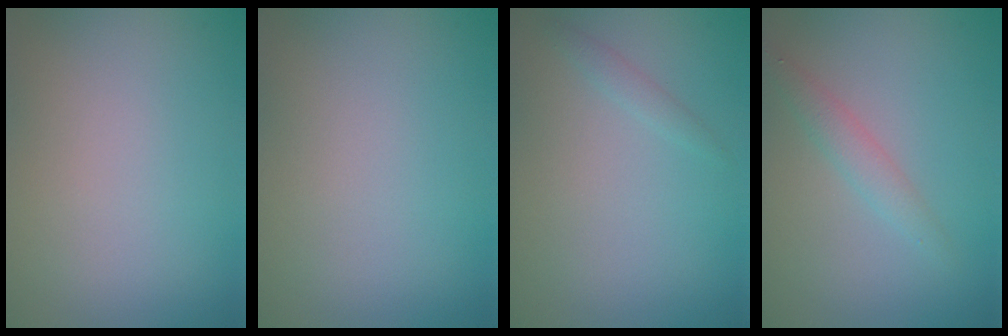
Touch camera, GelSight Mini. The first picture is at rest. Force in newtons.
{"total": 0.0}
{"total": 0.8, "press": 0.8, "slide": 0.0}
{"total": 1.7, "press": 1.7, "slide": 0.1}